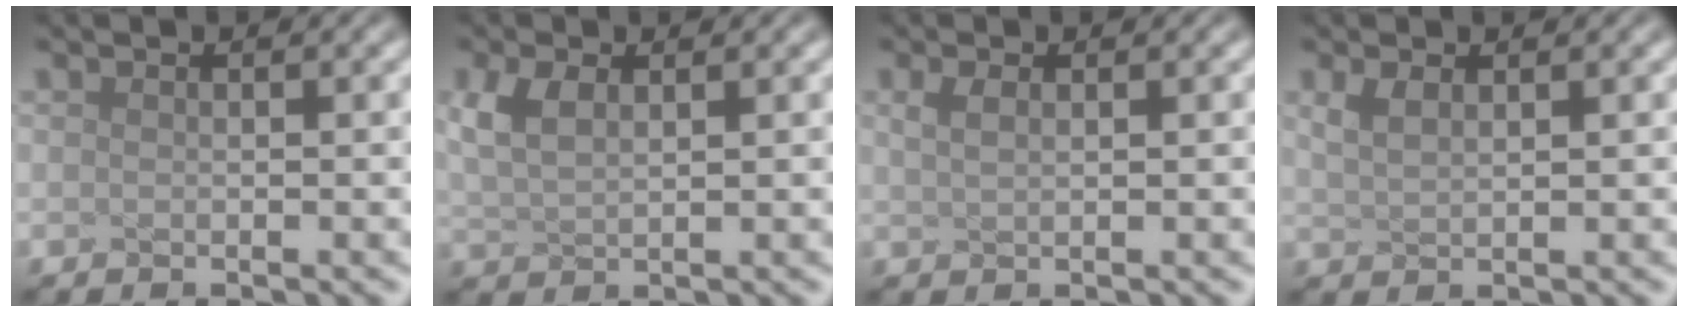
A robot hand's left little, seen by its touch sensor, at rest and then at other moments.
{"total": 3.0, "force": [1.1, 1.6, 2.3], "torque": [-0.061, 0.007, 0.025]}
{"total": 1.2, "force": [0.5, 0.5, 1.0], "torque": [-0.020, 0.002, 0.013]}
{"total": 1.5, "force": [0.8, 0.6, 1.1], "torque": [-0.027, 0.001, 0.021]}